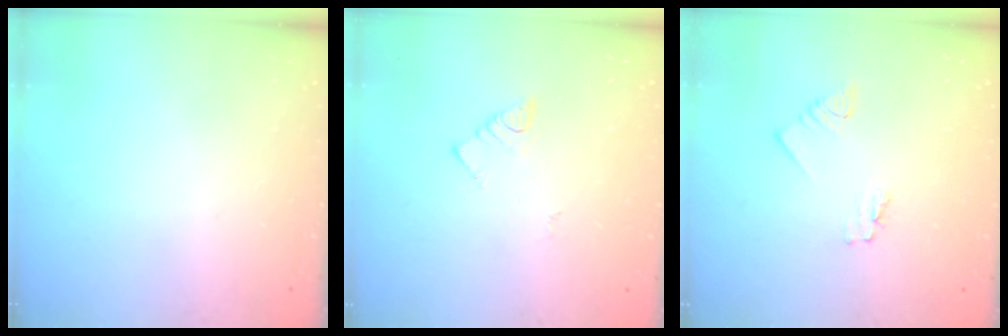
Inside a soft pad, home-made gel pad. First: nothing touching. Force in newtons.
{"total": 2.9, "press": 2.9, "slide": 0.3}
{"total": 1.2, "press": 1.2, "slide": 0.0}